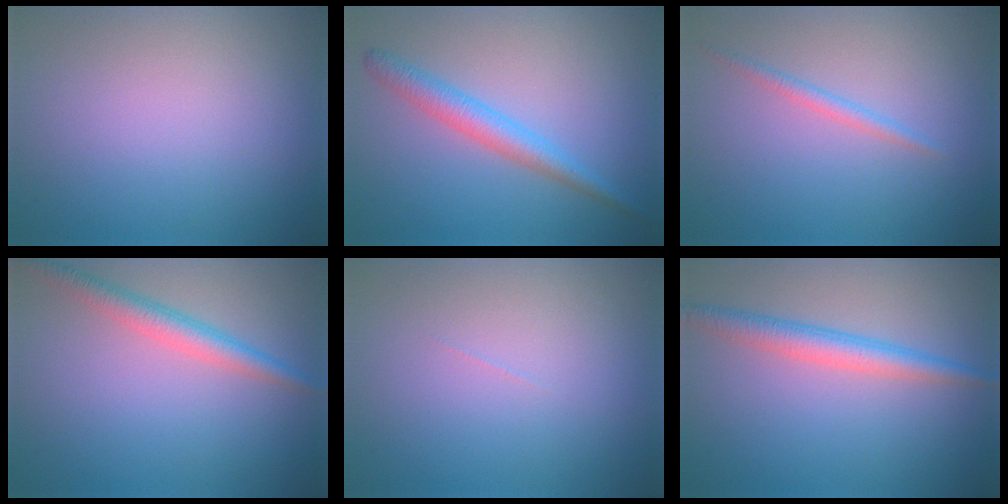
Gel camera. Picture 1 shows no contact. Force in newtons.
{"total": 2.9, "press": 2.9, "slide": 0.0}
{"total": 1.1, "press": 1.1, "slide": 0.0}
{"total": 2.8, "press": 2.8, "slide": 0.1}
{"total": 0.0}
{"total": 2.9, "press": 2.9, "slide": 0.1}